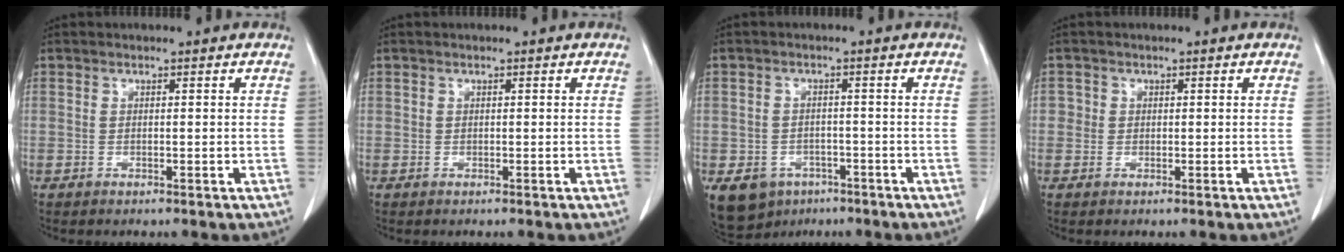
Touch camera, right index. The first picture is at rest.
{"total": 0.0}
{"total": 9.0, "force": [-5.3, 6.8, 2.6], "torque": [-0.054, 0.000, -0.071]}
{"total": 1.5, "force": [0.2, 1.5, 0.1], "torque": [0.012, 0.004, -0.001]}